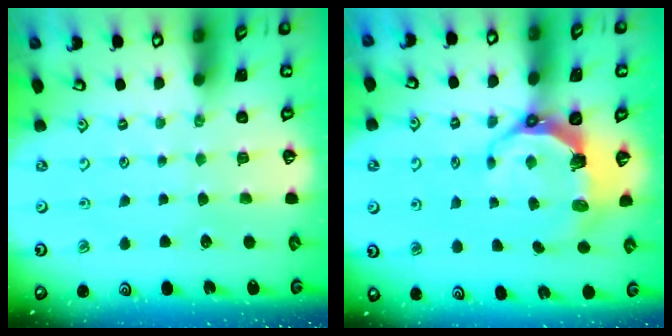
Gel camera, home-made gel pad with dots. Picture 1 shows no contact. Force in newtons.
{"total": 8.7, "press": 7.0, "slide": 5.2}